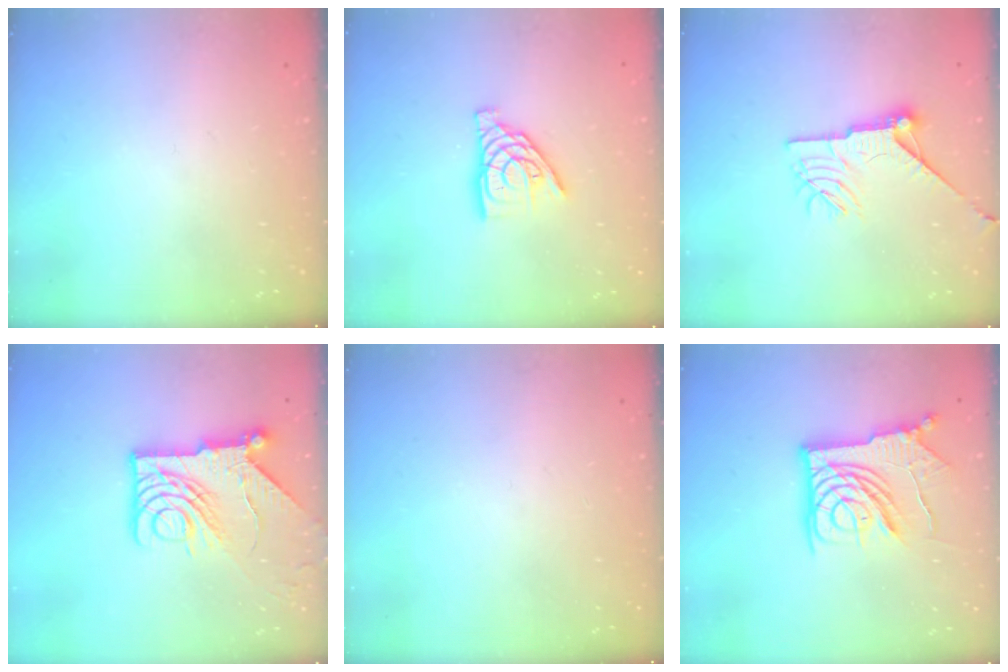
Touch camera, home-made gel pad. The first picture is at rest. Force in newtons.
{"total": 10.8, "press": 10.8, "slide": 0.8}
{"total": 11.6, "press": 11.5, "slide": 1.2}
{"total": 14.5, "press": 14.4, "slide": 1.7}
{"total": 0.0}
{"total": 15.6, "press": 15.5, "slide": 1.5}